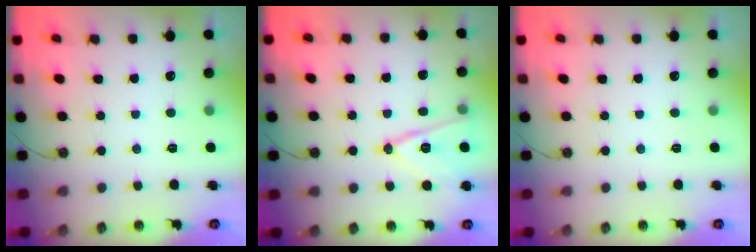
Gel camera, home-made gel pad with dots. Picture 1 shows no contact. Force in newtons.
{"total": 13.4, "press": 13.0, "slide": 3.4}
{"total": 0.0}